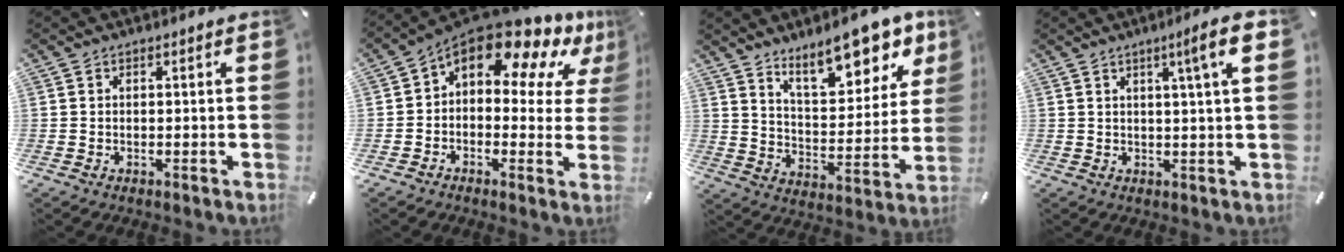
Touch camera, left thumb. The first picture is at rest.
{"total": 15.0, "force": [9.6, 6.6, 9.4], "torque": [-0.155, -0.075, 0.159]}
{"total": 16.3, "force": [12.4, 6.4, 8.5], "torque": [-0.118, -0.080, 0.211]}
{"total": 7.7, "force": [3.1, 0.3, 7.1], "torque": [-0.108, -0.007, 0.041]}